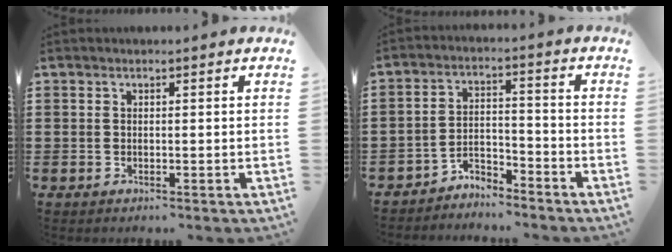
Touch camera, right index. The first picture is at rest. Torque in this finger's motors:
{"motor_torque": [-0.22, 0.23, -0.01, -0.09]}